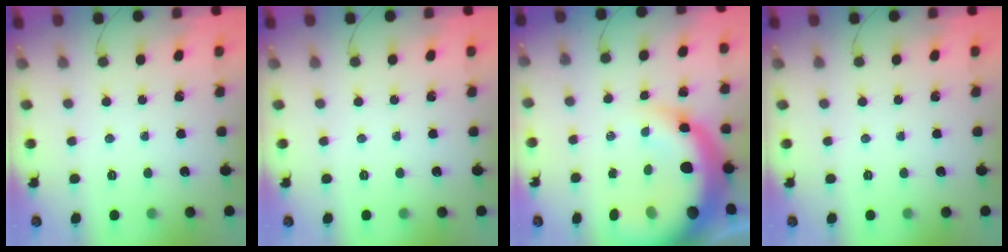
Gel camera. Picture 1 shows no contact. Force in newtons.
{"total": 0.0}
{"total": 21.3, "press": 20.7, "slide": 5.4}
{"total": 0.0}